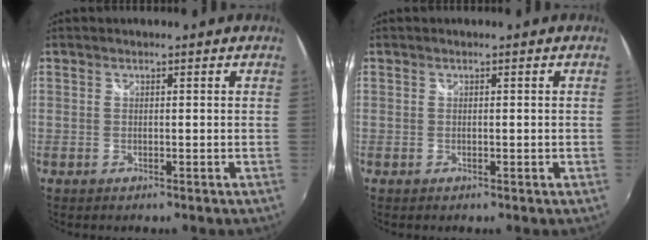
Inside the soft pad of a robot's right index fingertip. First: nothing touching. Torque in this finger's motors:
{"motor_torque": [-0.34, 0.60, -0.02, 0.00]}